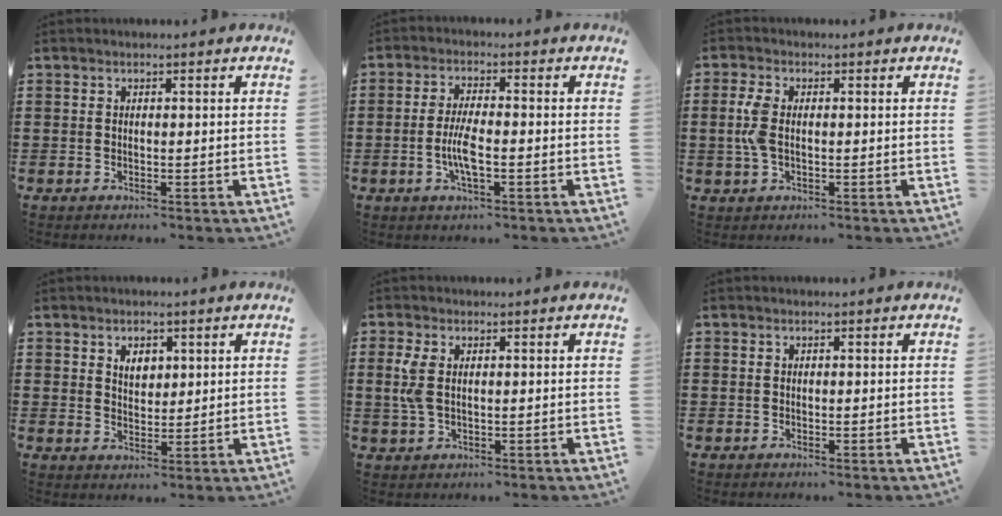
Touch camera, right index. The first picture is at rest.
{"total": 5.2, "force": [-1.4, 1.1, 4.9], "torque": [-0.106, -0.006, -0.031]}
{"total": 4.3, "force": [0.0, 2.1, 3.7], "torque": [-0.102, -0.004, -0.010]}
{"total": 2.7, "force": [1.6, 1.8, 1.3], "torque": [-0.023, 0.004, 0.027]}
{"total": 4.0, "force": [0.7, 2.0, 3.4], "torque": [-0.095, 0.000, 0.004]}
{"total": 0.0}